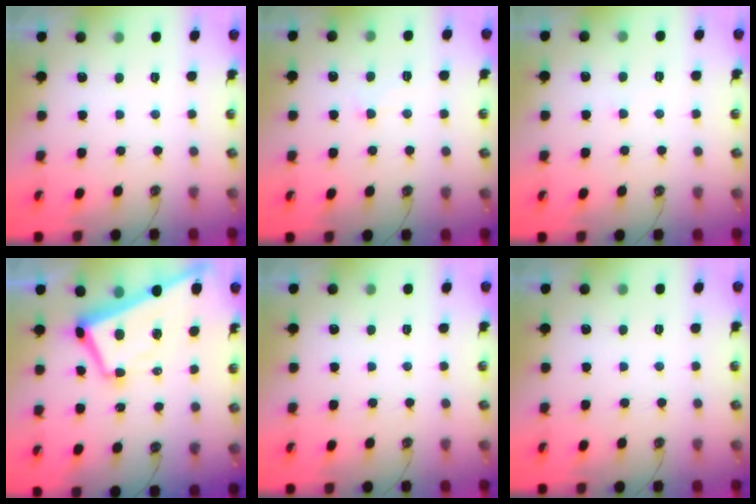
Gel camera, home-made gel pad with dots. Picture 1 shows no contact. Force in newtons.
{"total": 0.9, "press": 0.8, "slide": 0.5}
{"total": 2.2, "press": 2.1, "slide": 0.3}
{"total": 9.6, "press": 9.4, "slide": 2.0}
{"total": 0.0}
{"total": 0.0}